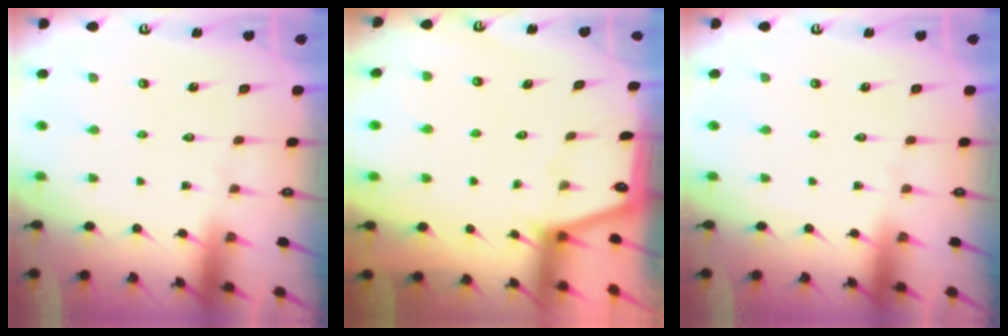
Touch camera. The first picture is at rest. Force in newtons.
{"total": 0.7, "press": 0.6, "slide": 0.2}
{"total": 0.0}